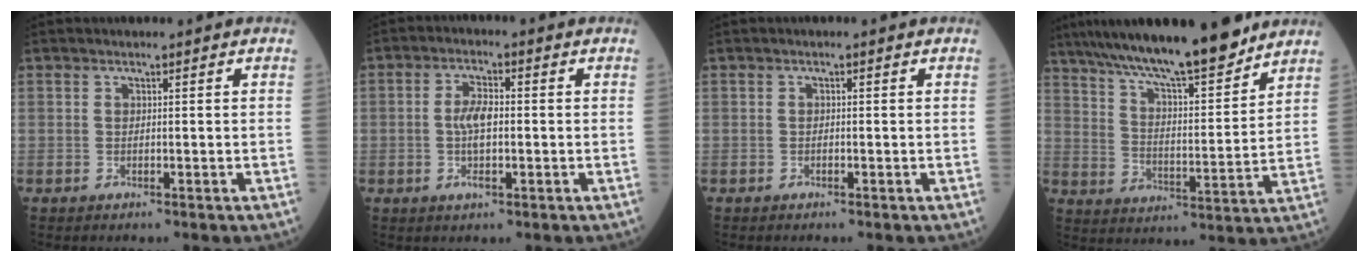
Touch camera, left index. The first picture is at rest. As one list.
[{"total": 4.6, "force": [-0.4, 1.7, 4.3], "torque": [-0.093, 0.004, -0.010]}, {"total": 0.0}, {"total": 18.2, "force": [15.3, 2.0, 9.7], "torque": [-0.163, 0.009, 0.250]}]